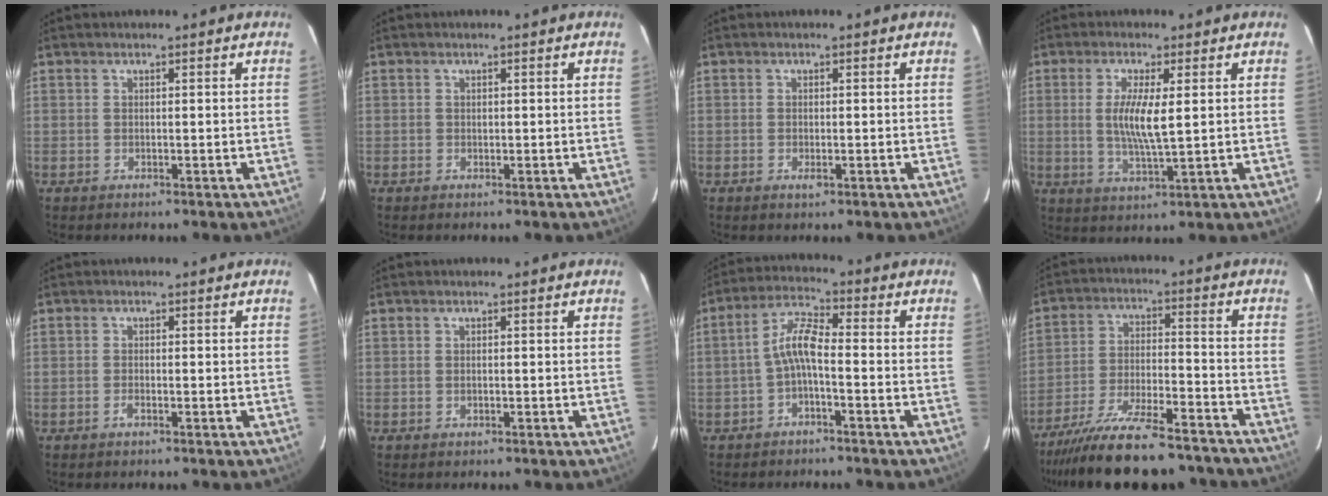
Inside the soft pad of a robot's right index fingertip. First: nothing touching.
{"total": 1.0, "force": [-0.4, 0.7, 0.7], "torque": [-0.014, 0.003, -0.007]}
{"total": 1.4, "force": [-0.6, 0.7, 1.1], "torque": [-0.022, -0.002, -0.009]}
{"total": 6.9, "force": [0.9, 1.1, 6.8], "torque": [-0.130, -0.007, 0.016]}
{"total": 1.3, "force": [-0.7, 0.4, 0.9], "torque": [-0.021, 0.000, -0.014]}
{"total": 0.5, "force": [-0.2, 0.3, 0.4], "torque": [-0.008, 0.001, -0.003]}
{"total": 5.4, "force": [-2.0, 1.3, 4.8], "torque": [-0.110, 0.017, -0.039]}
{"total": 22.1, "force": [-18.9, 5.2, 10.2], "torque": [-0.194, -0.035, -0.282]}